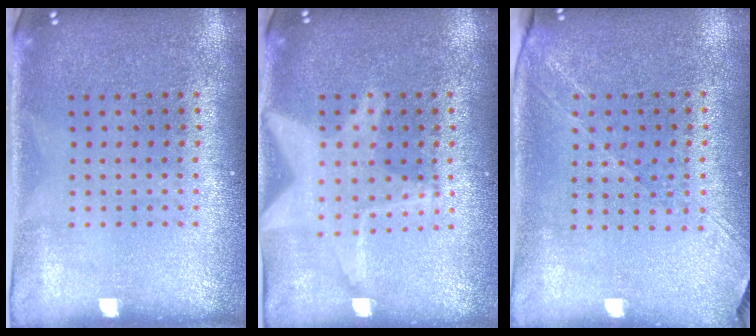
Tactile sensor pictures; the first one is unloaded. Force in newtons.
{"total": 2.6, "press": 2.6, "slide": 0.4}
{"total": 1.4, "press": 1.2, "slide": 0.7}